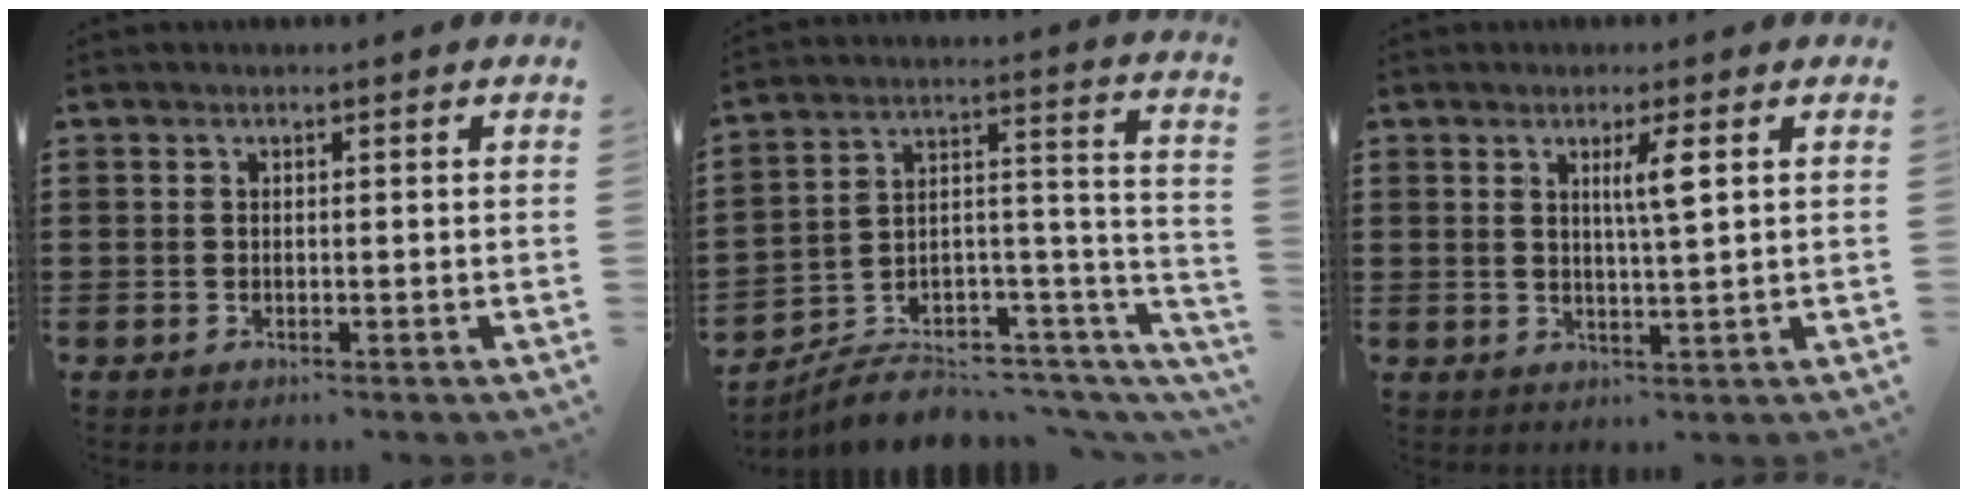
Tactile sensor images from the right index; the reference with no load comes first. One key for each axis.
{"total": 6.2, "fx": -5.4, "fy": 2.6, "fz": 1.7, "tx": -0.020, "ty": 0.011, "tz": -0.099}
{"total": 3.7, "fx": 1.3, "fy": 0.2, "fz": 3.5, "tx": -0.071, "ty": 0.000, "tz": 0.018}